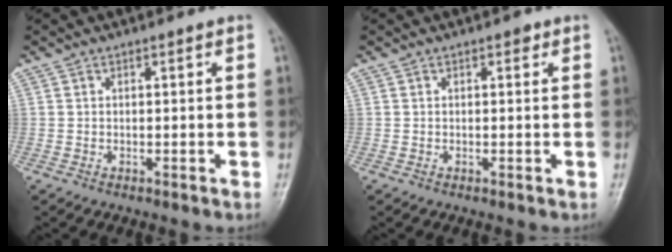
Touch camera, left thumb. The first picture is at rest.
{"total": 0.9, "force": [0.4, 0.6, 0.5], "torque": [0.001, 0.000, 0.002]}